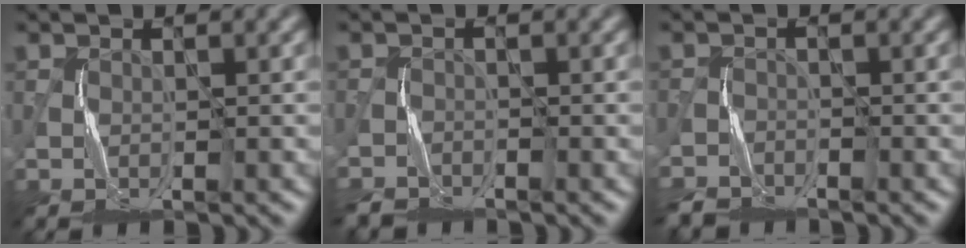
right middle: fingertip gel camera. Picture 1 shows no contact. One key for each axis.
{"total": 2.1, "fx": -2.1, "fy": 0.4, "fz": -0.1, "tx": 0.004, "ty": -0.013, "tz": -0.048}
{"total": 2.8, "fx": -2.8, "fy": 0.6, "fz": 0.1, "tx": 0.004, "ty": -0.019, "tz": -0.060}